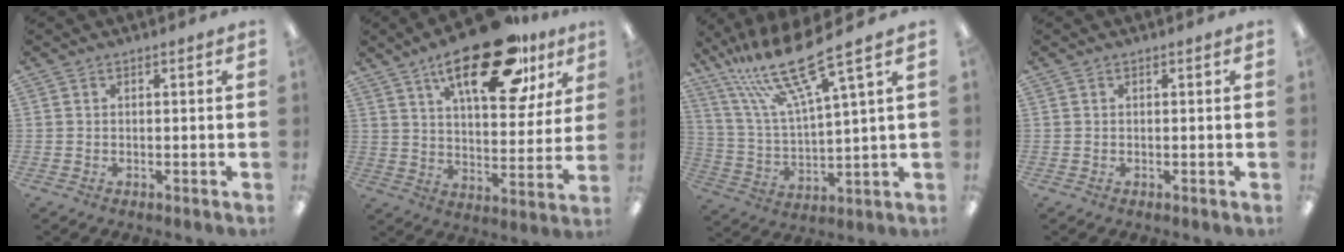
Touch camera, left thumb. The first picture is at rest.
{"total": 23.8, "force": [14.9, 9.6, 15.9], "torque": [-0.232, -0.070, 0.238]}
{"total": 18.3, "force": [13.9, 2.6, 11.7], "torque": [-0.249, -0.081, 0.230]}
{"total": 0.0}